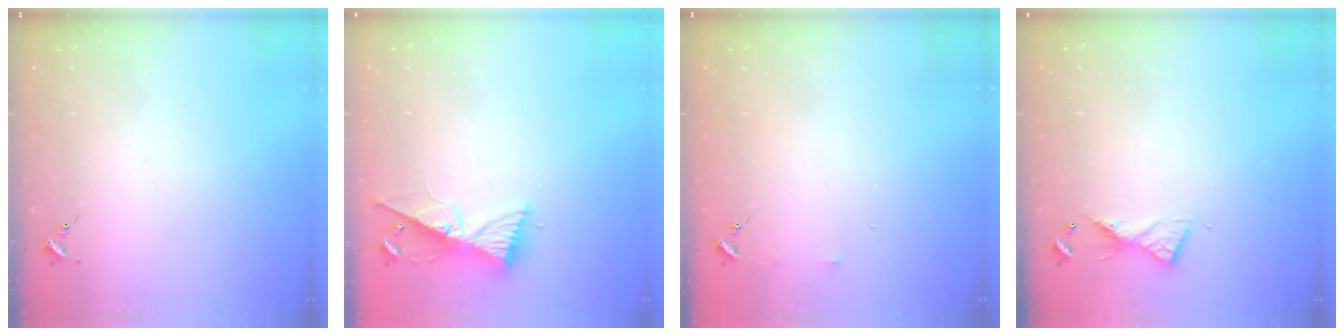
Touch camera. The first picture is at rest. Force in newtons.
{"total": 9.6, "press": 9.6, "slide": 0.4}
{"total": 3.4, "press": 3.3, "slide": 0.4}
{"total": 6.4, "press": 6.4, "slide": 0.6}